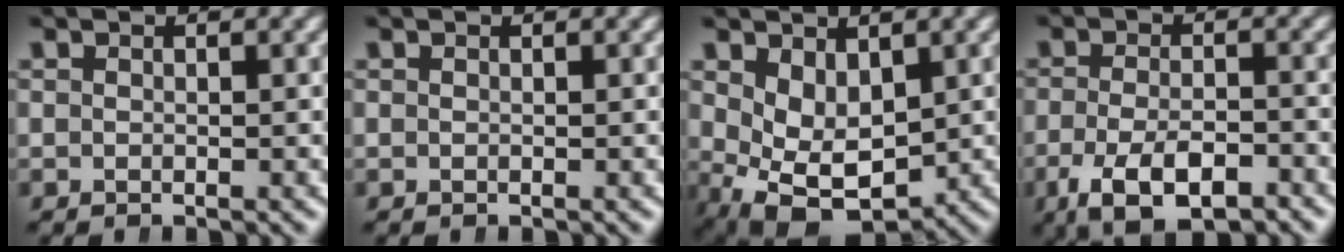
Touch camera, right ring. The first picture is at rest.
{"total": 0.0}
{"total": 9.0, "force": [-2.4, 6.5, 5.6], "torque": [-0.115, -0.057, -0.018]}
{"total": 6.6, "force": [-3.8, 2.8, 4.5], "torque": [-0.071, -0.027, -0.045]}